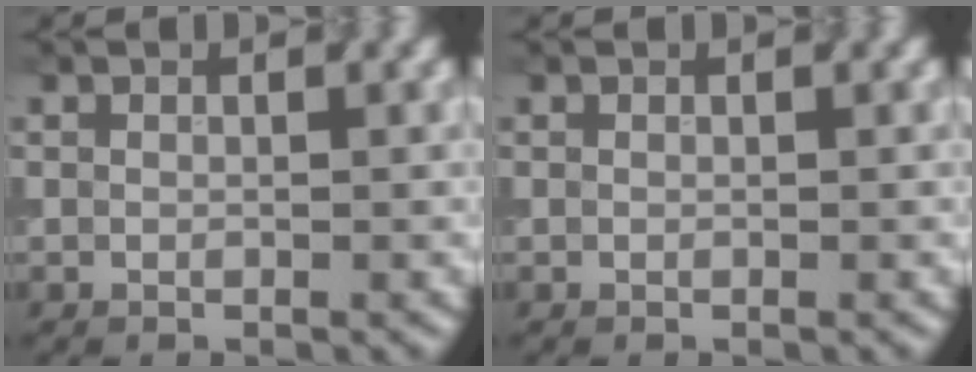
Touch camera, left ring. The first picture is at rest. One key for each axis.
{"total": 0.0}